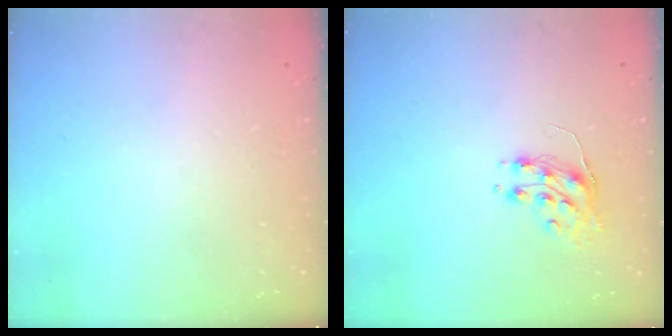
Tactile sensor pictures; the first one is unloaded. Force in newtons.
{"total": 8.9, "press": 8.9, "slide": 0.3}